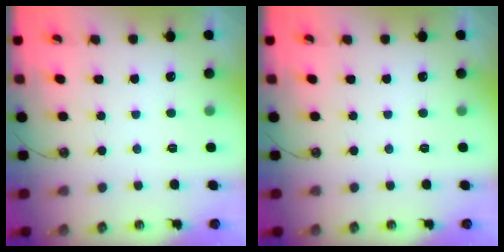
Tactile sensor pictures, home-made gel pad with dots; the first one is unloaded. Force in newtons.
{"total": 0.0}